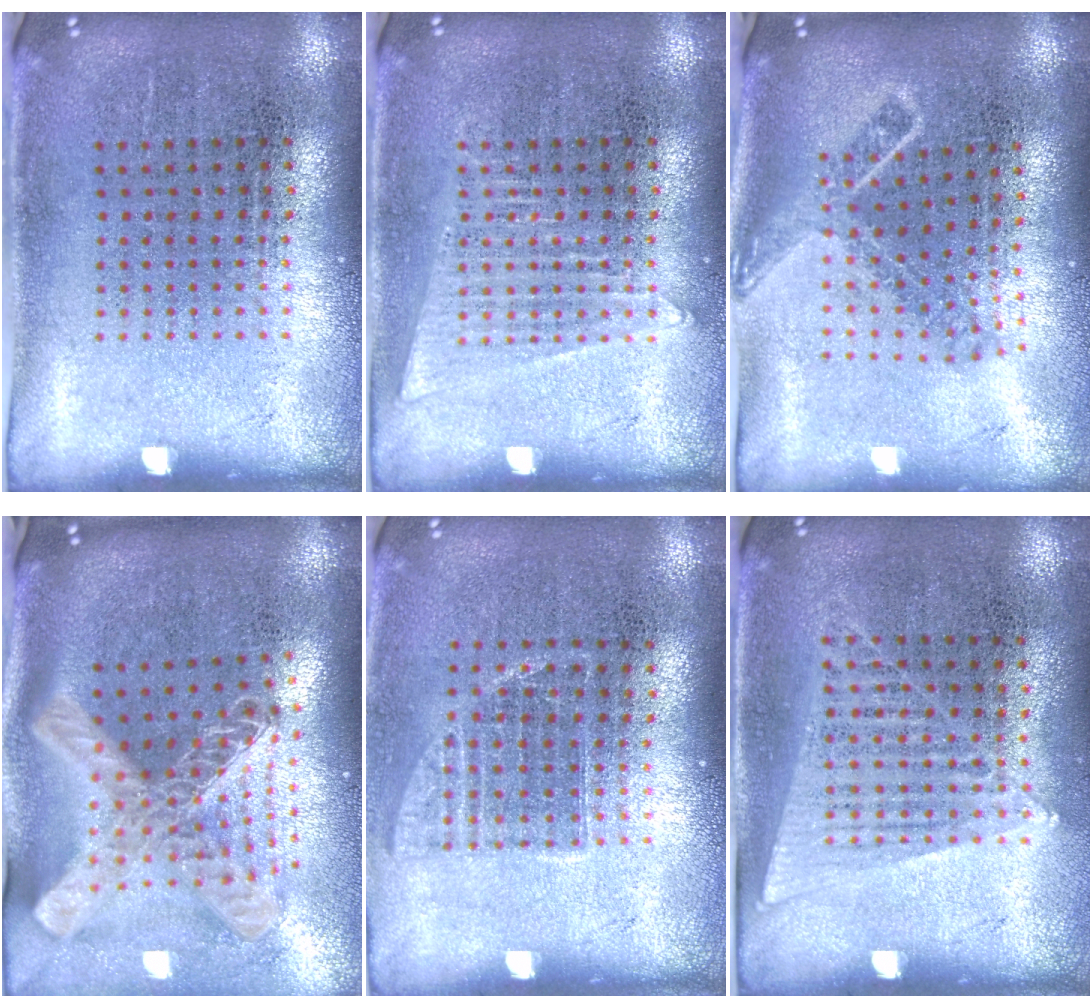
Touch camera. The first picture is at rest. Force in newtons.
{"total": 1.6, "press": 1.6, "slide": 0.1}
{"total": 1.8, "press": 1.3, "slide": 1.3}
{"total": 3.0, "press": 2.0, "slide": 2.2}
{"total": 1.0, "press": 0.8, "slide": 0.6}
{"total": 1.2, "press": 1.1, "slide": 0.5}